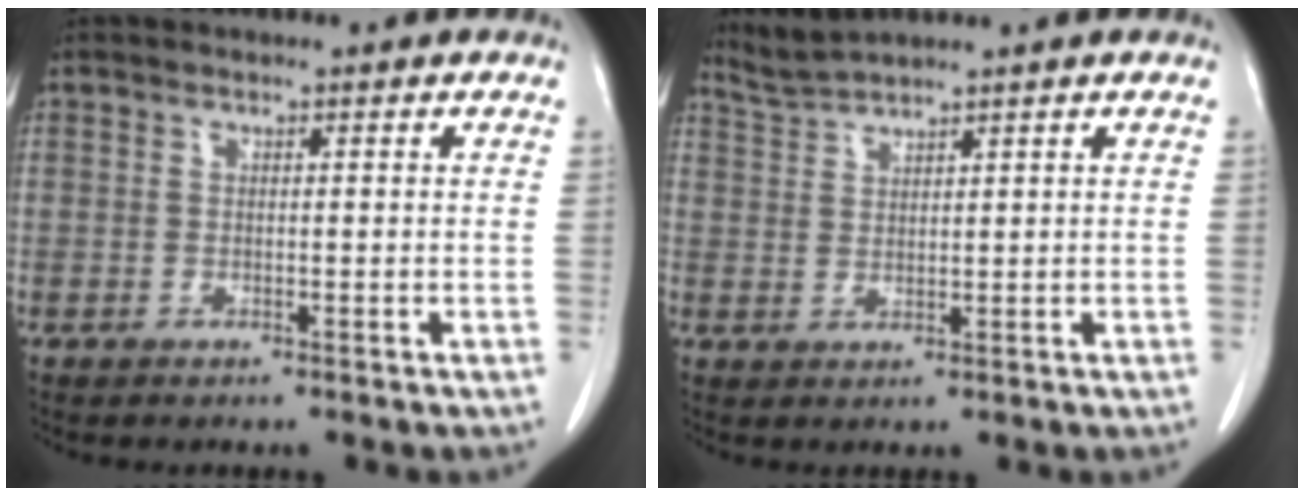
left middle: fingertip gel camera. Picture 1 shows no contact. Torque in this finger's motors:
{"motor_torque": [-0.04, -0.34, -0.06, -0.01]}